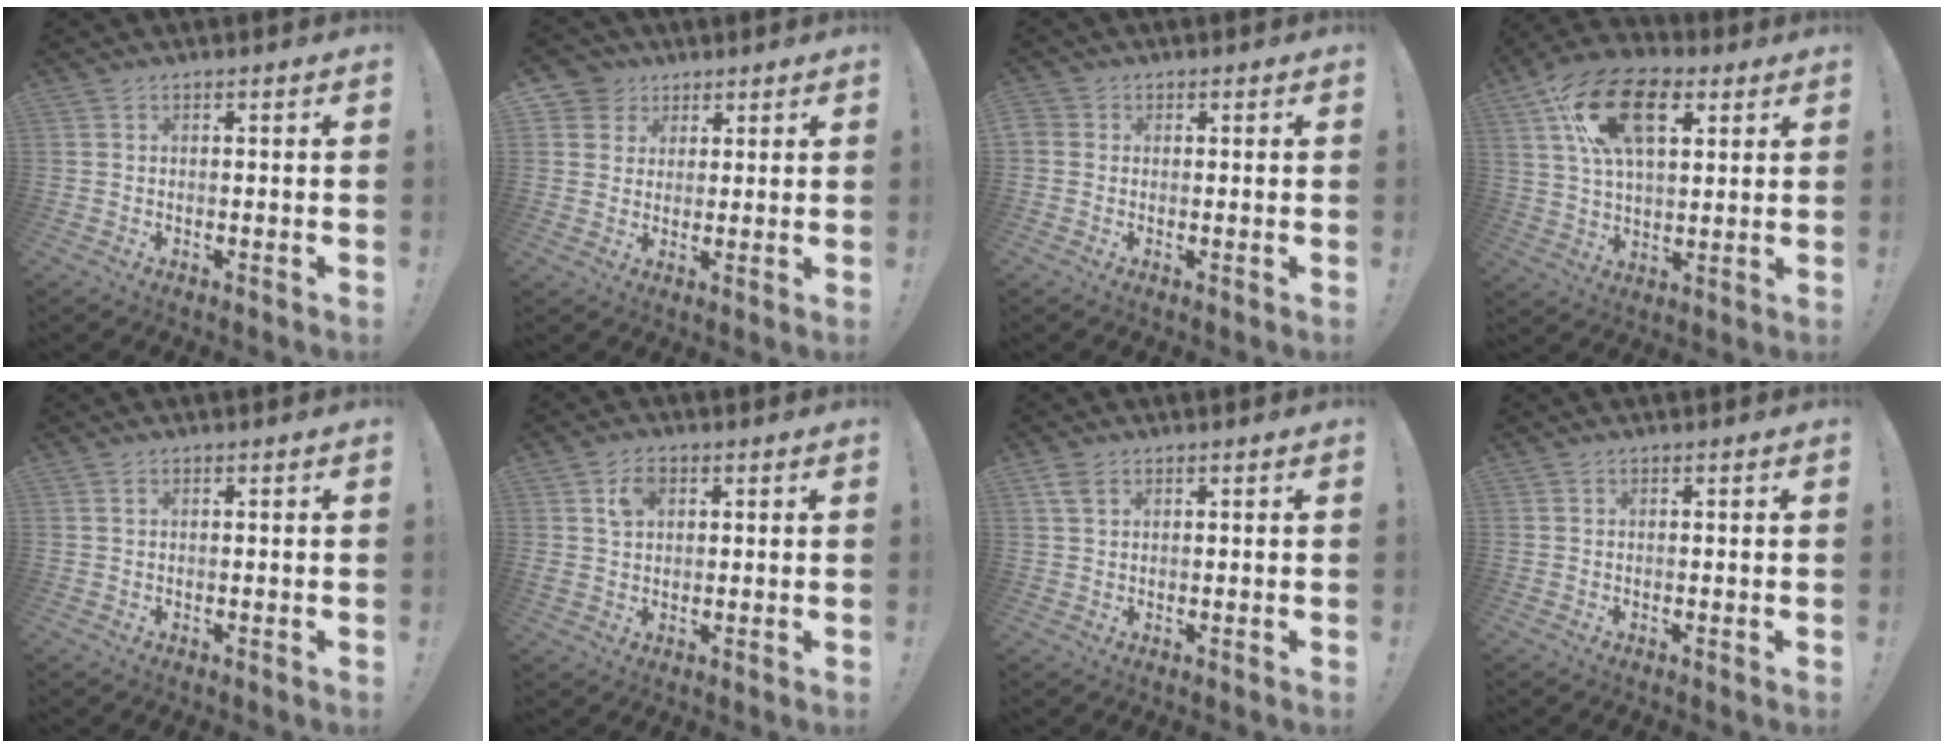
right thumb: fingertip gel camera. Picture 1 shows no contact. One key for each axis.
{"total": 6.2, "fx": 2.8, "fy": 5.5, "fz": 0.8, "tx": -0.018, "ty": -0.016, "tz": 0.057}
{"total": 2.1, "fx": 0.1, "fy": 1.9, "fz": 0.8, "tx": -0.016, "ty": 0.006, "tz": 0.003}
{"total": 19.5, "fx": 7.9, "fy": 11.4, "fz": 13.8, "tx": -0.227, "ty": -0.011, "tz": 0.143}
{"total": 0.6, "fx": 0.3, "fy": 0.4, "fz": 0.4, "tx": -0.015, "ty": 0.005, "tz": 0.008}
{"total": 5.0, "fx": 1.9, "fy": 3.6, "fz": 2.9, "tx": -0.046, "ty": 0.002, "tz": 0.035}
{"total": 3.0, "fx": 1.6, "fy": 1.7, "fz": 1.9, "tx": -0.034, "ty": 0.000, "tz": 0.031}
{"total": 0.0}